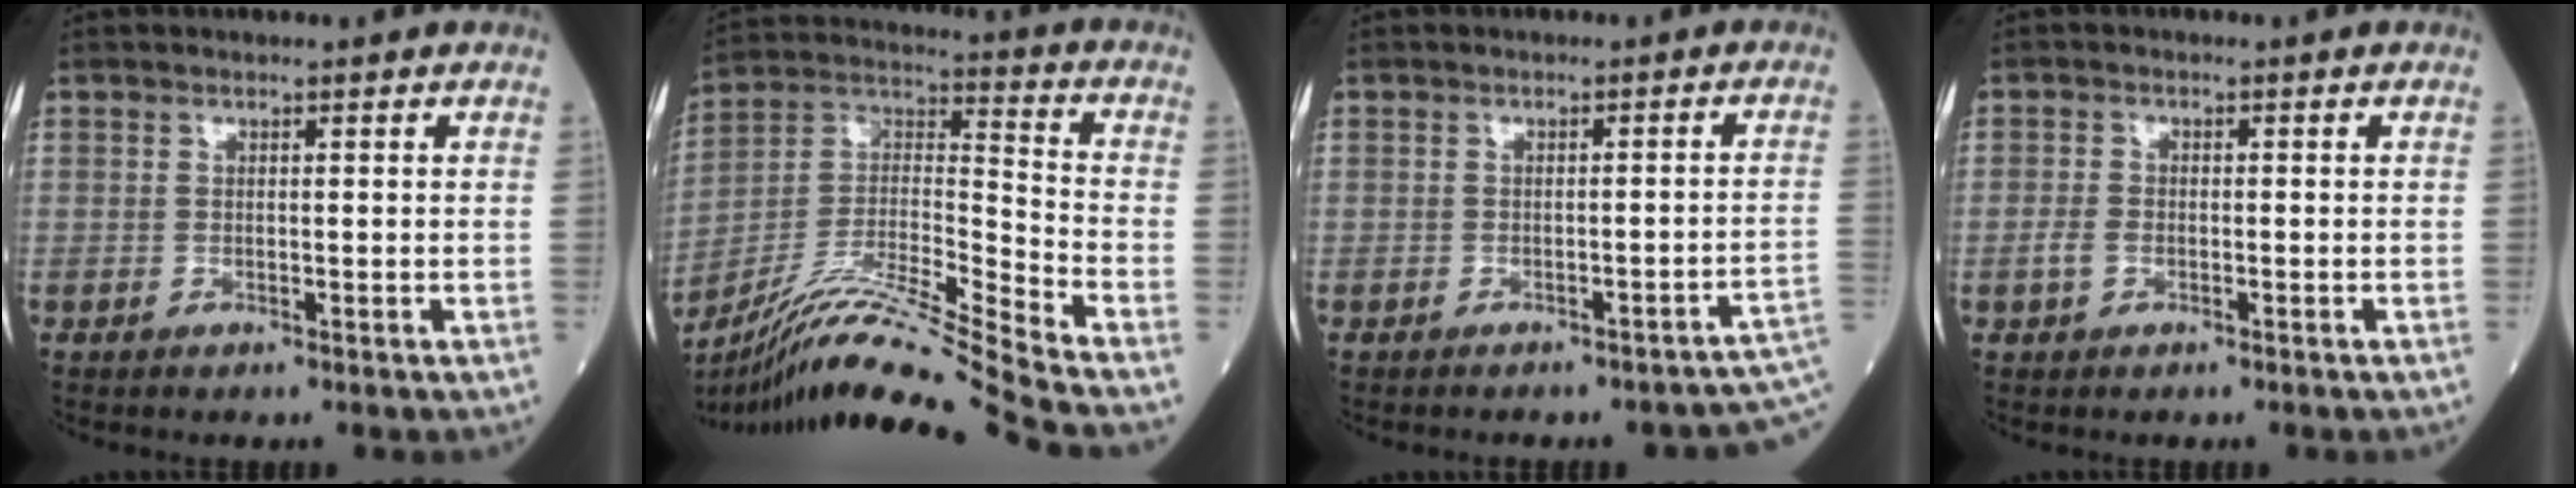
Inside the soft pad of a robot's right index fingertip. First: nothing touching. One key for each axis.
{"total": 21.1, "fx": -18.4, "fy": -2.8, "fz": 9.9, "tx": -0.212, "ty": -0.011, "tz": -0.331}
{"total": 8.8, "fx": -7.1, "fy": 2.4, "fz": 4.6, "tx": -0.047, "ty": 0.009, "tz": -0.075}
{"total": 2.0, "fx": -0.8, "fy": 1.2, "fz": 1.3, "tx": -0.034, "ty": 0.002, "tz": -0.013}